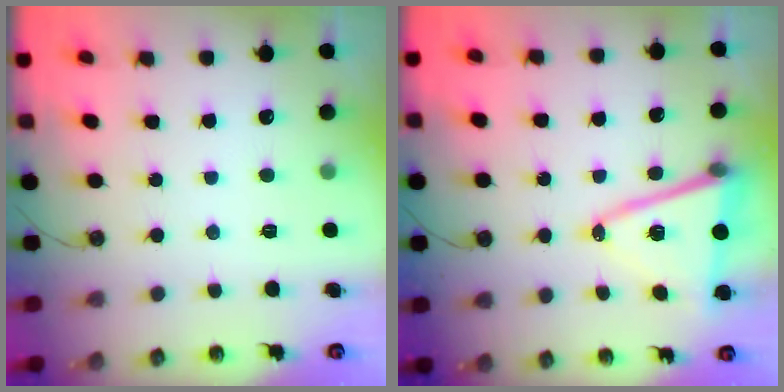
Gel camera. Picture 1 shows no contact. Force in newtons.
{"total": 13.3, "press": 12.7, "slide": 3.9}